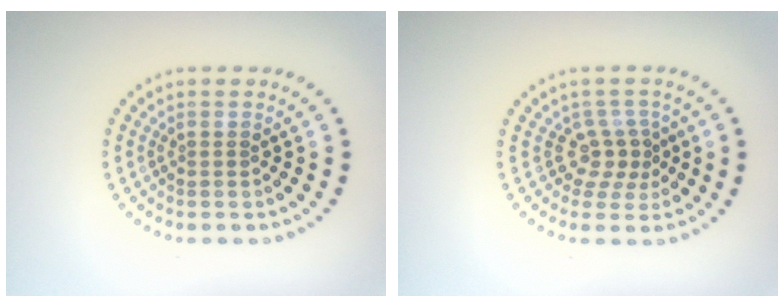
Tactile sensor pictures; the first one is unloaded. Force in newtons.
{"total": 2.4, "press": 1.7, "slide": 1.8}